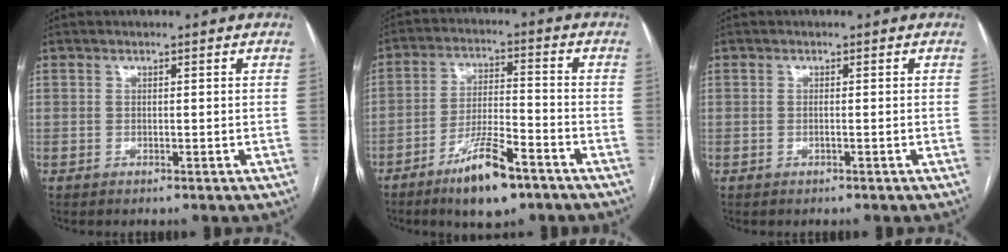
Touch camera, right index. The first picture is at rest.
{"total": 10.5, "force": [-6.8, 2.1, 7.7], "torque": [-0.144, -0.011, -0.118]}
{"total": 0.5, "force": [-0.1, 0.0, 0.5], "torque": [-0.011, 0.000, 0.001]}